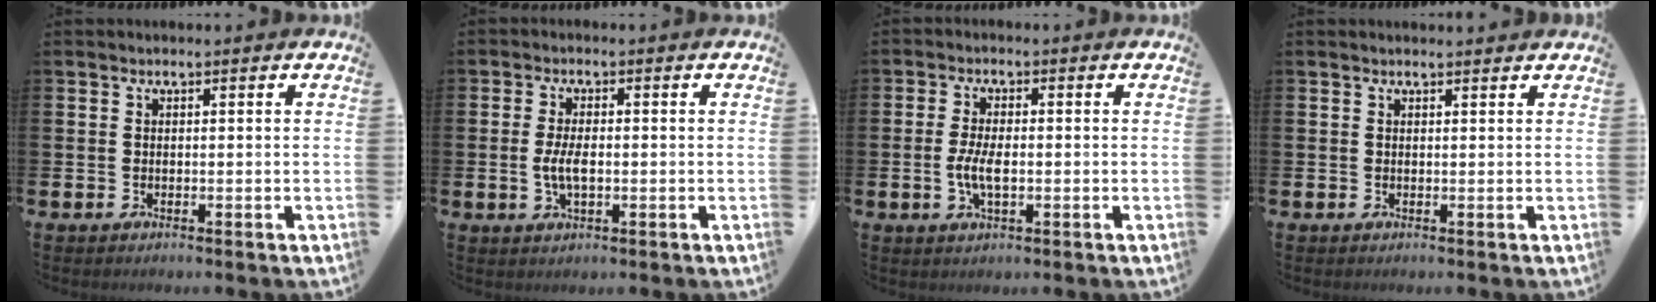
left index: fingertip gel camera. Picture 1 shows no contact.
{"total": 3.6, "force": [-0.3, 1.5, 3.2], "torque": [-0.060, -0.001, -0.010]}
{"total": 3.9, "force": [-0.6, 1.6, 3.5], "torque": [-0.062, -0.002, -0.014]}
{"total": 0.8, "force": [0.7, 0.0, 0.2], "torque": [0.007, -0.004, 0.011]}